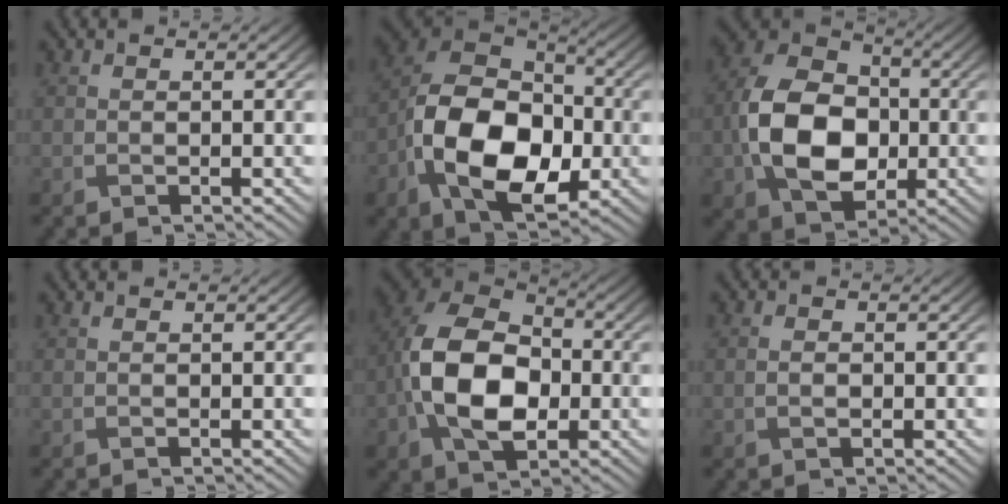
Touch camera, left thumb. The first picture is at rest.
{"total": 15.5, "force": [-4.3, 10.1, 10.9], "torque": [-0.216, -0.020, -0.087]}
{"total": 12.5, "force": [-1.9, 9.0, 8.5], "torque": [-0.181, 0.001, -0.040]}
{"total": 0.0}
{"total": 13.6, "force": [-2.4, 9.0, 9.9], "torque": [-0.217, -0.005, -0.052]}
{"total": 1.3, "force": [-0.1, 0.8, 1.0], "torque": [-0.022, 0.000, 0.000]}